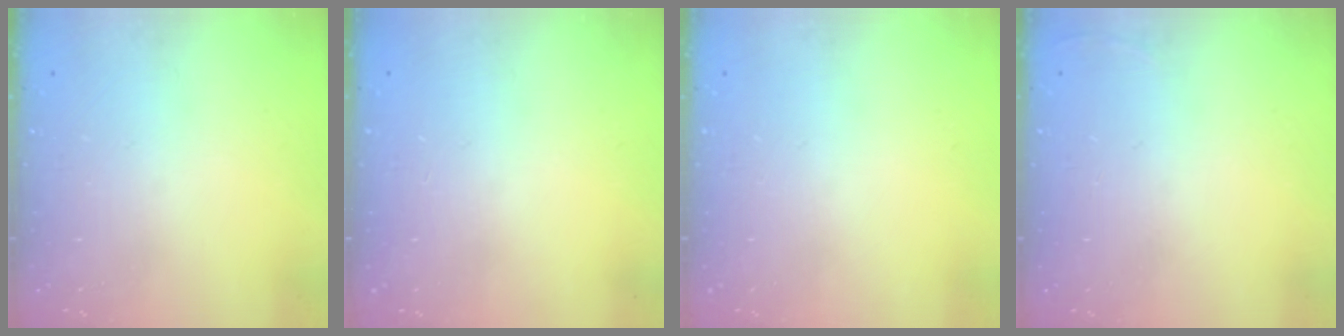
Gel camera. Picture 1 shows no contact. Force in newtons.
{"total": 0.0}
{"total": 0.0}
{"total": 2.7, "press": 2.6, "slide": 1.0}